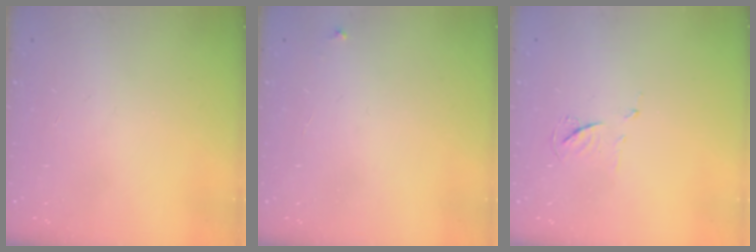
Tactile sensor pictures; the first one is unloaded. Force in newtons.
{"total": 2.2, "press": 2.2, "slide": 0.1}
{"total": 5.6, "press": 5.6, "slide": 0.8}